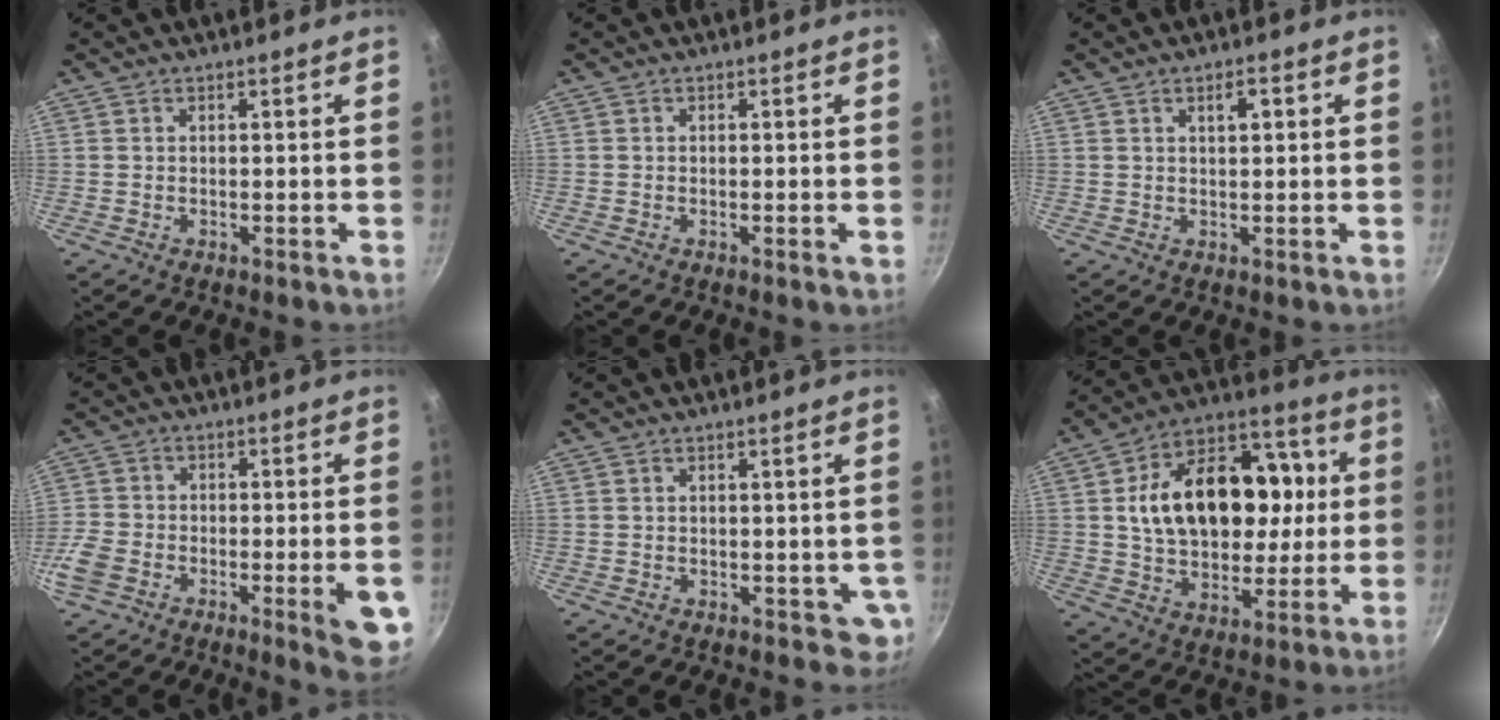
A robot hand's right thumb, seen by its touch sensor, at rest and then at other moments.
{"total": 0.6, "force": [-0.2, 0.0, 0.6], "torque": [-0.009, -0.001, -0.006]}
{"total": 2.6, "force": [1.0, 1.1, 2.2], "torque": [-0.026, 0.005, 0.017]}
{"total": 13.5, "force": [-5.5, 5.4, 11.0], "torque": [-0.168, 0.015, -0.098]}
{"total": 3.5, "force": [-0.2, 2.5, 2.5], "torque": [-0.022, -0.006, -0.001]}
{"total": 24.8, "force": [3.0, 17.2, 17.6], "torque": [-0.253, 0.032, 0.045]}